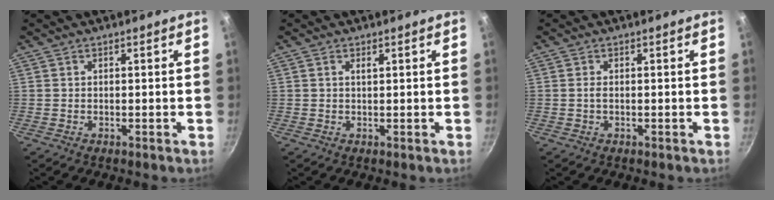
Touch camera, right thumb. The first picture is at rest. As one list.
[{"total": 0.9, "force": [0.4, 0.3, 0.7], "torque": [-0.012, 0.003, 0.008]}, {"total": 0.9, "force": [0.0, 0.4, 0.8], "torque": [-0.017, 0.001, -0.001]}]